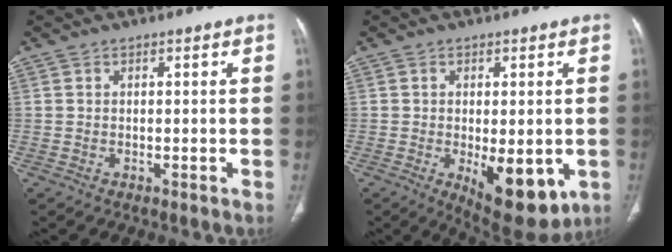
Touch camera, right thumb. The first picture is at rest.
{"total": 12.4, "force": [-3.5, 5.5, 10.5], "torque": [-0.131, -0.017, -0.036]}